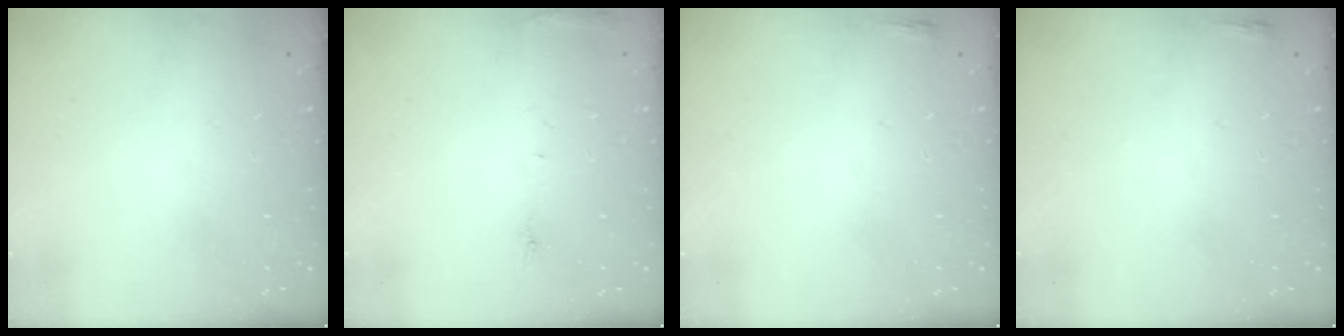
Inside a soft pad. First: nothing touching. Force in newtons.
{"total": 5.7, "press": 5.7, "slide": 0.6}
{"total": 2.0, "press": 2.0, "slide": 0.5}
{"total": 2.0, "press": 2.0, "slide": 0.5}